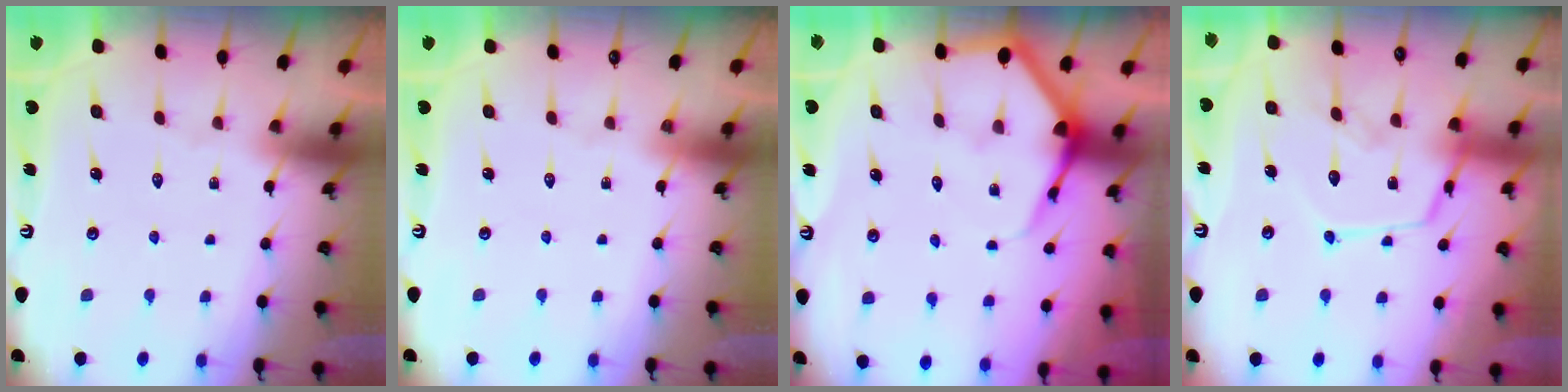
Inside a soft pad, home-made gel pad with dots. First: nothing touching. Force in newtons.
{"total": 0.0}
{"total": 5.5, "press": 5.5, "slide": 0.6}
{"total": 14.5, "press": 14.4, "slide": 1.3}